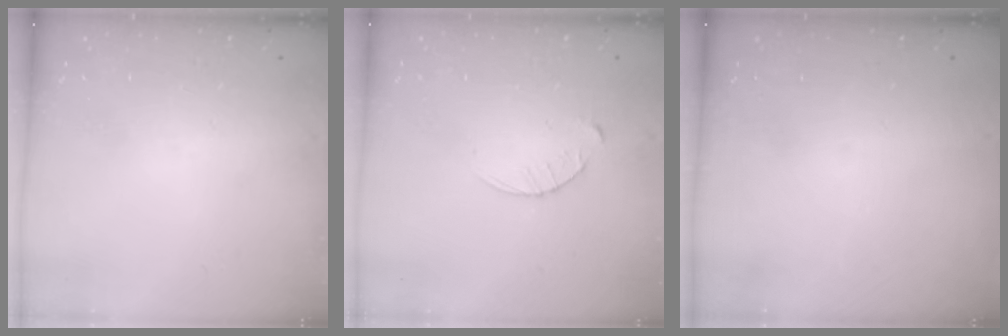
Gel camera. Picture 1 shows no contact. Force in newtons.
{"total": 4.0, "press": 4.0, "slide": 0.5}
{"total": 0.0}